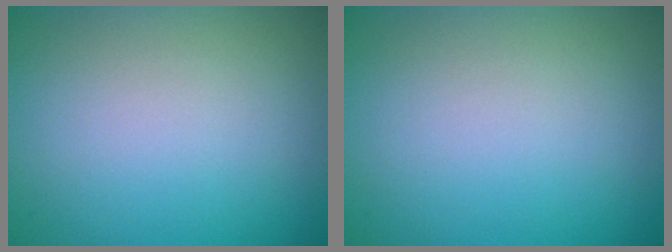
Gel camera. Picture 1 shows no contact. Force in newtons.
{"total": 0.0}